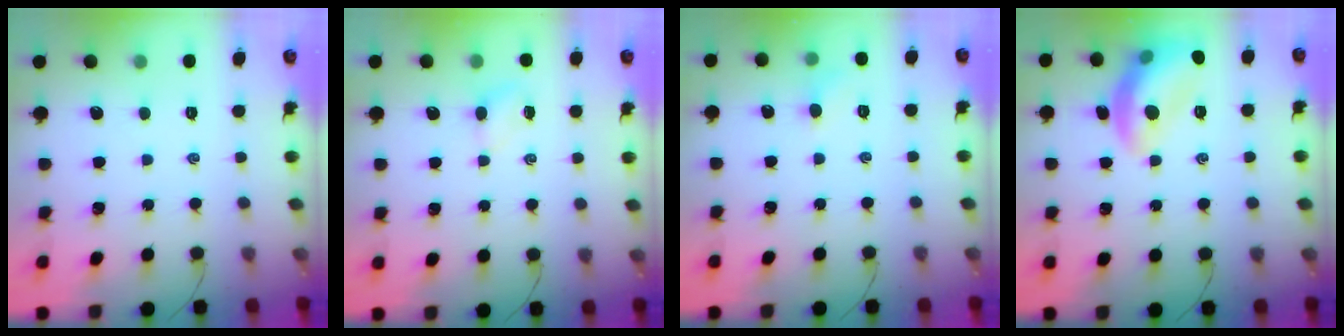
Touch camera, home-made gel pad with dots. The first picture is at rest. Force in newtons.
{"total": 3.3, "press": 3.1, "slide": 1.1}
{"total": 4.7, "press": 4.5, "slide": 1.4}
{"total": 14.0, "press": 14.0, "slide": 1.2}